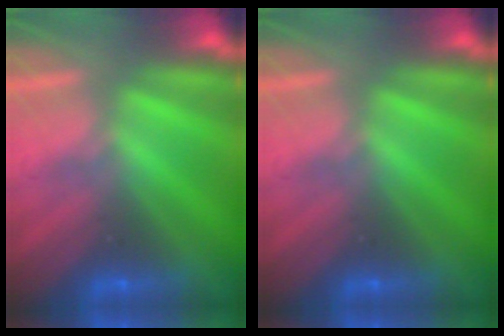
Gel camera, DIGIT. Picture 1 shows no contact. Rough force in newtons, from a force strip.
{"total": 0.0}